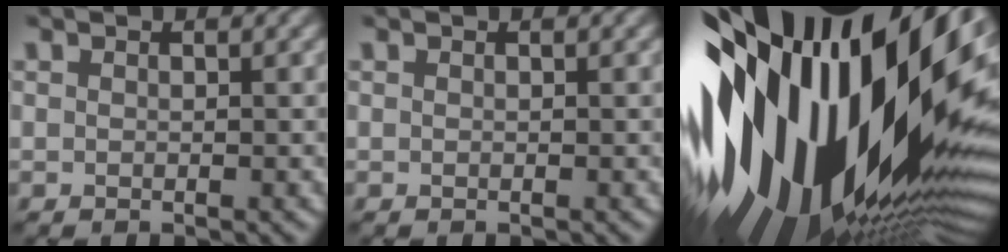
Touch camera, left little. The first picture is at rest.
{"total": 0.0}
{"total": 20.6, "force": [-0.4, 10.1, 18.0], "torque": [-0.305, -0.059, -0.003]}